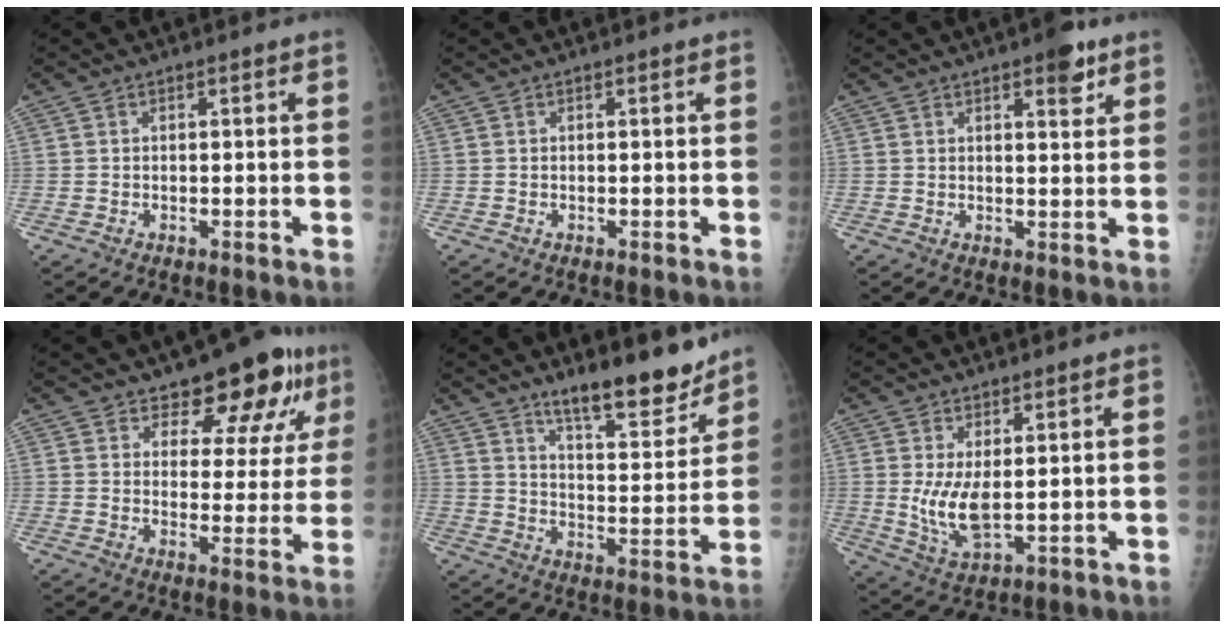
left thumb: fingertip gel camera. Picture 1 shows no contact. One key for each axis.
{"total": 0.0}
{"total": 4.9, "fx": 3.0, "fy": 1.8, "fz": 3.4, "tx": -0.032, "ty": -0.013, "tz": 0.036}
{"total": 12.2, "fx": 8.3, "fy": 5.9, "fz": 6.7, "tx": -0.041, "ty": -0.047, "tz": 0.108}
{"total": 13.6, "fx": 10.9, "fy": 3.4, "fz": 7.3, "tx": -0.079, "ty": -0.083, "tz": 0.174}
{"total": 6.9, "fx": 1.1, "fy": 2.8, "fz": 6.2, "tx": -0.122, "ty": -0.022, "tz": 0.032}